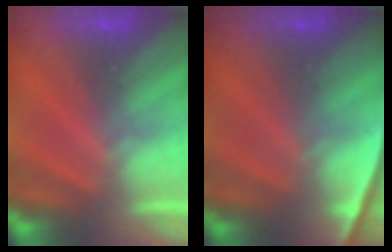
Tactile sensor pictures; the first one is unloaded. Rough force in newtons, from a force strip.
{"total": 2.4}